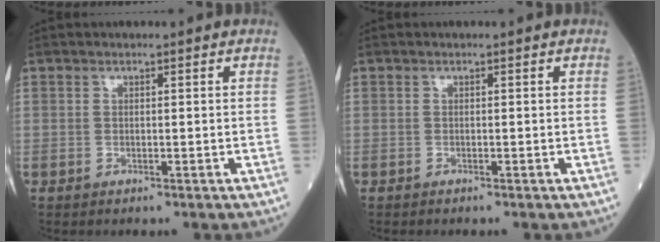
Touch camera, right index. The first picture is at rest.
{"total": 0.0}